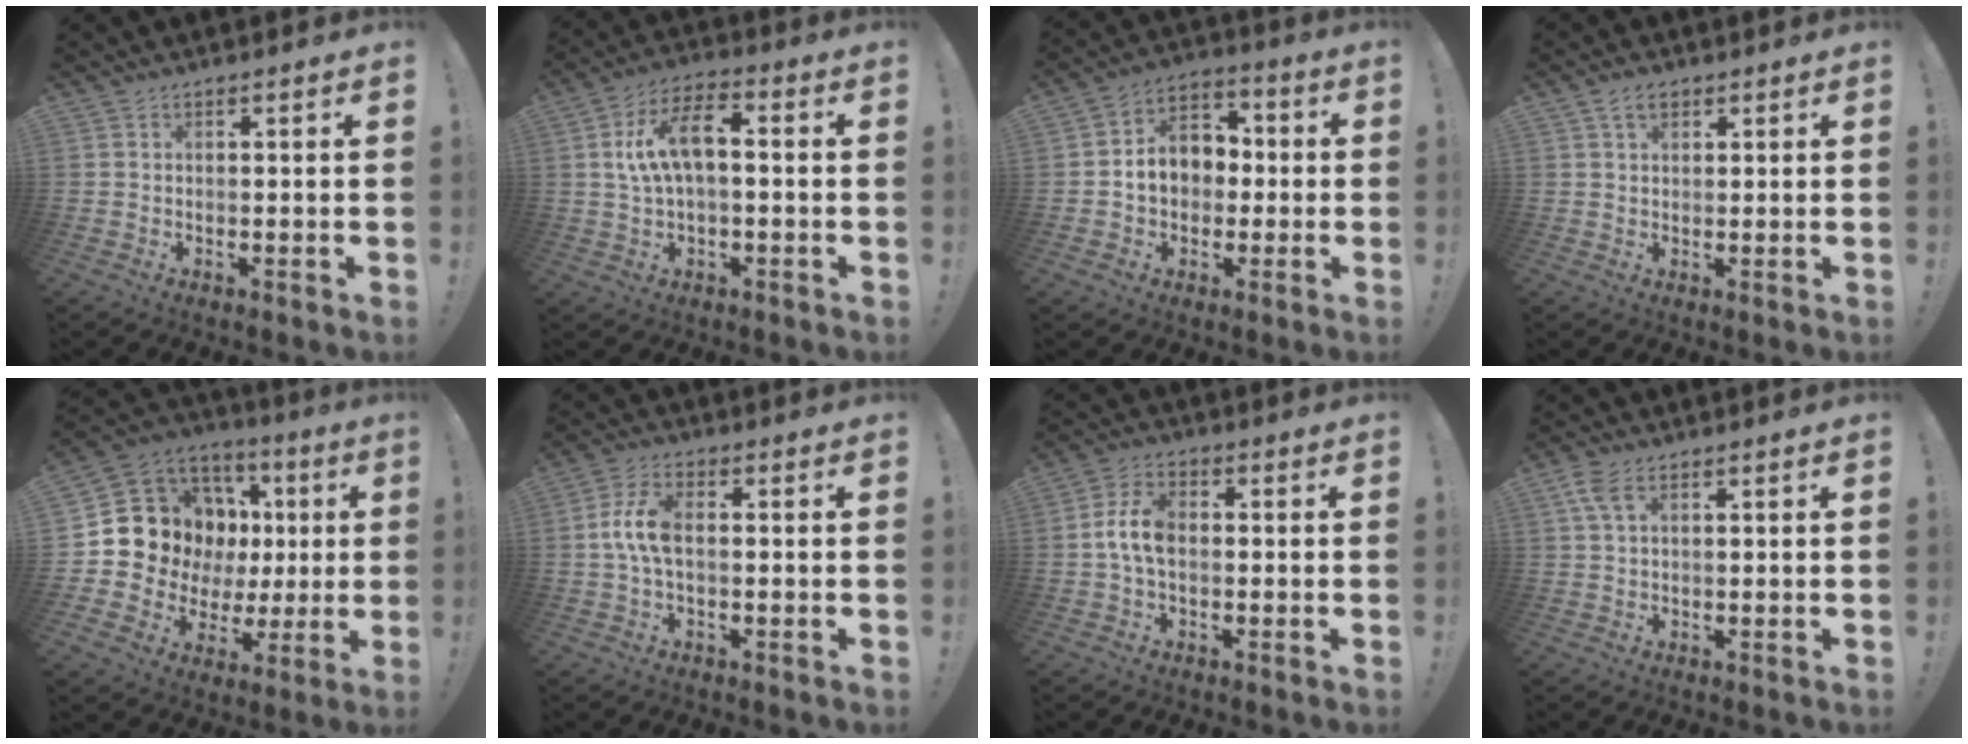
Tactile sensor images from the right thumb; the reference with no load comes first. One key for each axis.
{"total": 11.4, "fx": 1.3, "fy": 5.6, "fz": 9.8, "tx": -0.170, "ty": 0.009, "tz": 0.024}
{"total": 11.1, "fx": 0.1, "fy": 9.1, "fz": 6.3, "tx": -0.094, "ty": 0.012, "tz": 0.010}
{"total": 3.1, "fx": 1.8, "fy": 1.9, "fz": 1.8, "tx": -0.030, "ty": 0.001, "tz": 0.032}
{"total": 12.5, "fx": 3.3, "fy": 11.3, "fz": 4.3, "tx": -0.061, "ty": -0.034, "tz": 0.089}
{"total": 8.0, "fx": 0.0, "fy": 3.9, "fz": 7.0, "tx": -0.154, "ty": 0.004, "tz": 0.003}
{"total": 7.8, "fx": -0.4, "fy": 4.5, "fz": 6.3, "tx": -0.134, "ty": 0.012, "tz": -0.004}
{"total": 4.6, "fx": 1.9, "fy": 2.2, "fz": 3.6, "tx": -0.081, "ty": 0.007, "tz": 0.038}